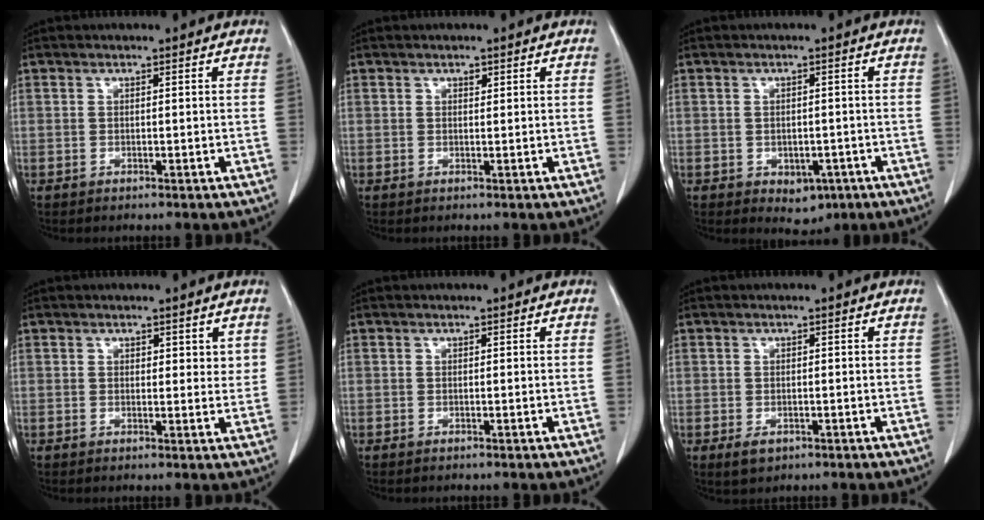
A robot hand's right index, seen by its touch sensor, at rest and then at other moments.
{"total": 0.6, "force": [0.4, 0.4, 0.3], "torque": [-0.005, -0.002, 0.006]}
{"total": 3.9, "force": [-1.7, 2.7, 2.2], "torque": [-0.021, 0.001, -0.009]}
{"total": 2.2, "force": [1.3, 1.2, 1.2], "torque": [-0.006, -0.007, 0.018]}
{"total": 0.0}
{"total": 2.2, "force": [-1.0, 1.5, 1.2], "torque": [-0.020, -0.002, -0.007]}